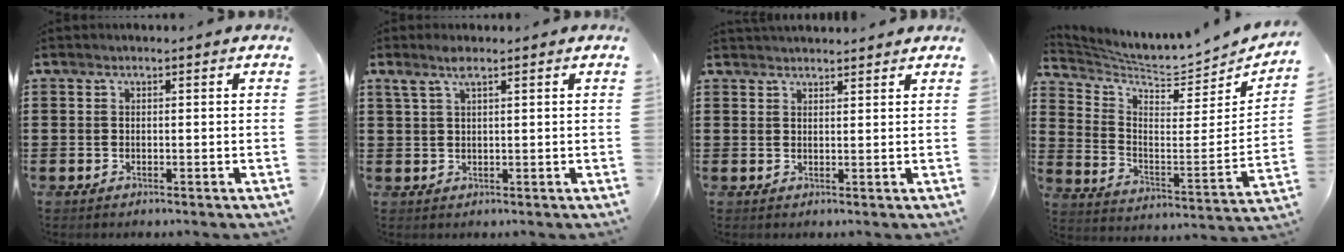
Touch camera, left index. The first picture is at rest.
{"total": 2.6, "force": [1.6, 0.6, 1.9], "torque": [-0.043, 0.004, 0.029]}
{"total": 1.8, "force": [1.8, 0.2, 0.0], "torque": [-0.004, 0.002, 0.036]}
{"total": 5.0, "force": [4.6, 0.7, 1.8], "torque": [-0.054, -0.050, 0.070]}